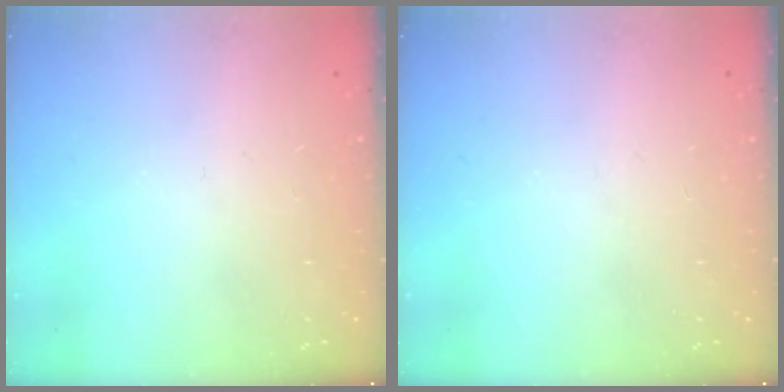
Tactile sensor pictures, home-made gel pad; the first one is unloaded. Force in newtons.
{"total": 0.0}